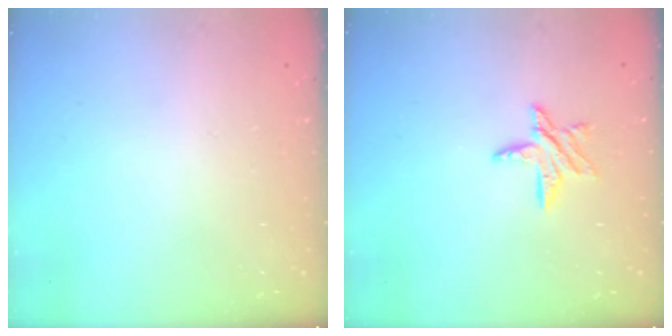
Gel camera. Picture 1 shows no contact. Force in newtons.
{"total": 7.0, "press": 7.0, "slide": 0.4}